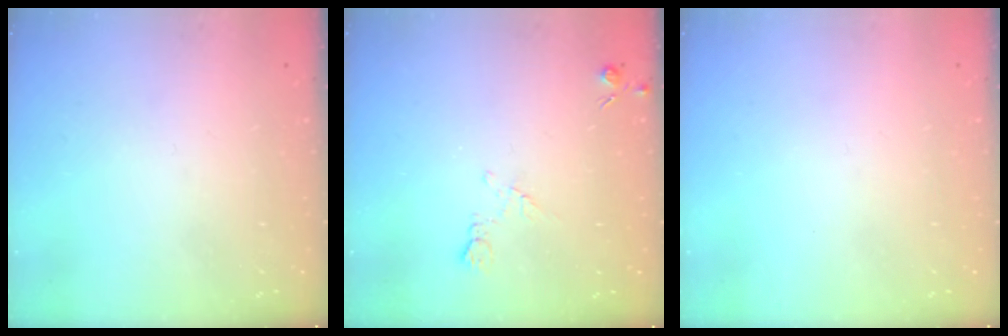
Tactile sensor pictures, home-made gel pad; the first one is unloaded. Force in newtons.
{"total": 6.2, "press": 6.1, "slide": 0.8}
{"total": 0.0}